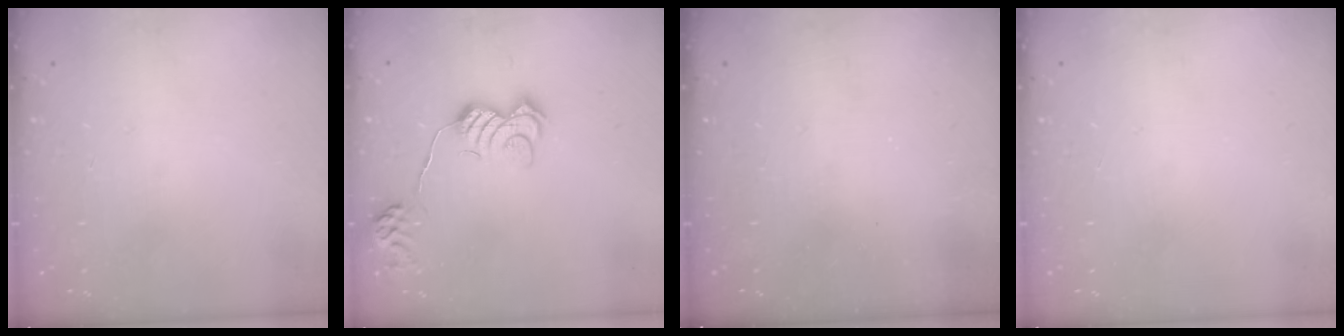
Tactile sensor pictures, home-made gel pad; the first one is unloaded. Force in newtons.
{"total": 13.0, "press": 13.0, "slide": 0.4}
{"total": 2.2, "press": 2.1, "slide": 0.7}
{"total": 0.0}